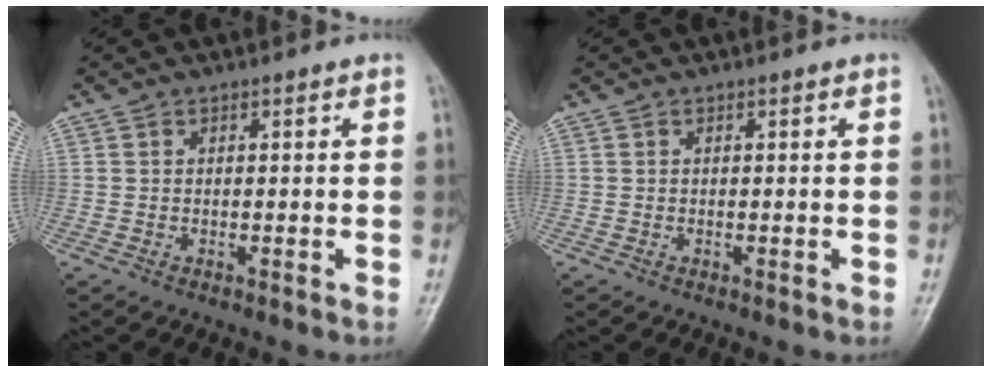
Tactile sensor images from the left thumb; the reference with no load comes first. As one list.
[{"total": 0.0}]